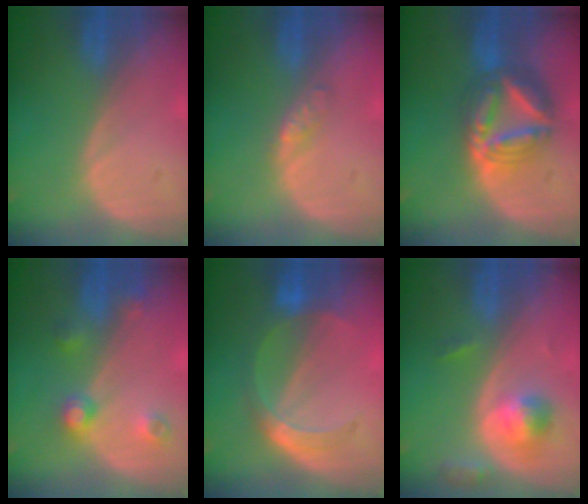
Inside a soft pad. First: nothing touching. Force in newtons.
{"total": 2.0, "press": 2.0, "slide": 0.1}
{"total": 9.1, "press": 9.1, "slide": 0.8}
{"total": 4.5, "press": 4.0, "slide": 2.1}
{"total": 5.7, "press": 5.4, "slide": 1.9}
{"total": 5.2, "press": 4.8, "slide": 2.1}